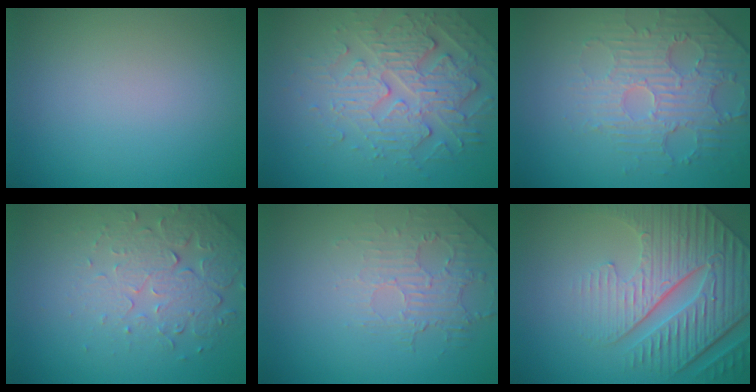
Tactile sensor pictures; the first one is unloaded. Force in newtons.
{"total": 4.8, "press": 4.2, "slide": 2.4}
{"total": 4.6, "press": 3.6, "slide": 2.9}
{"total": 5.0, "press": 3.4, "slide": 3.6}
{"total": 2.1, "press": 1.2, "slide": 1.7}
{"total": 6.9, "press": 5.6, "slide": 4.0}